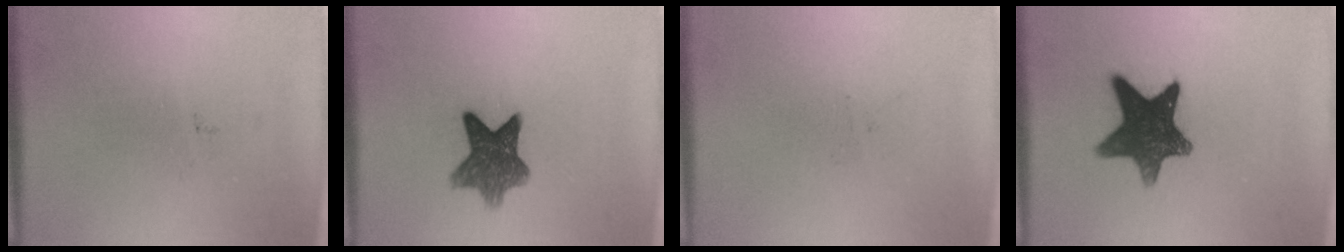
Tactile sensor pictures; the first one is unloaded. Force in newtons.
{"total": 8.0}
{"total": 0.0}
{"total": 12.8}